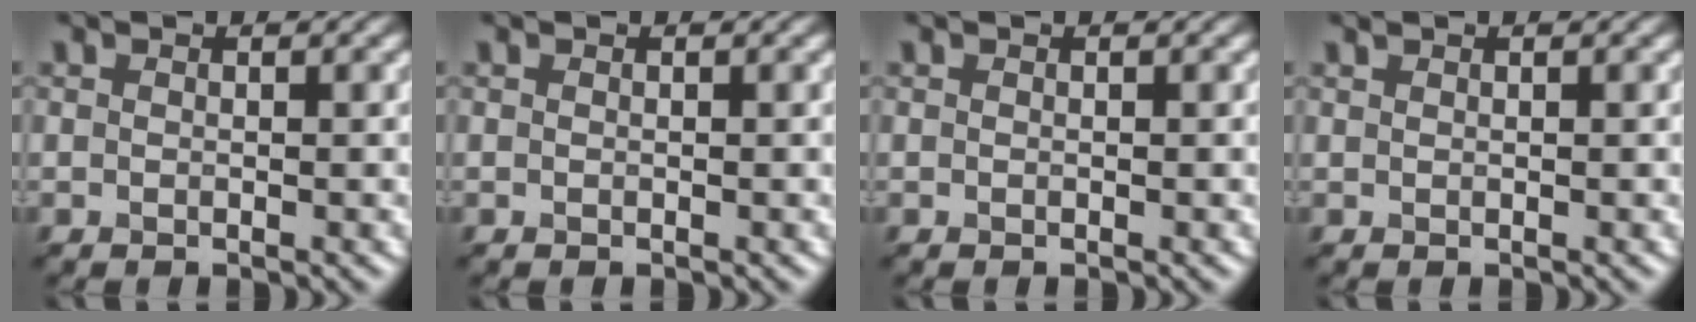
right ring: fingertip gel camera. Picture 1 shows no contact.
{"total": 0.0}
{"total": 0.0}
{"total": 0.7, "force": [-0.1, -0.5, -0.4], "torque": [-0.010, -0.007, 0.006]}